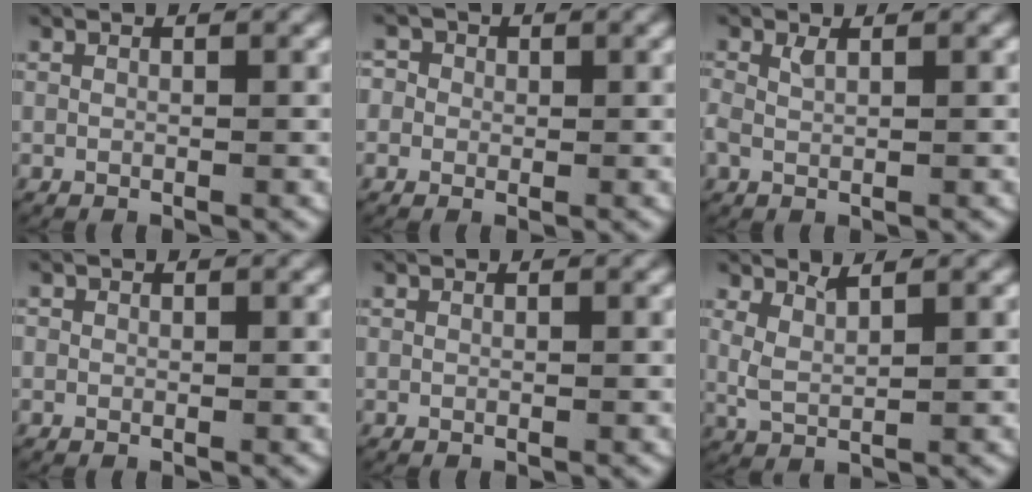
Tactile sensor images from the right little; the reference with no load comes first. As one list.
[{"total": 2.7, "force": [0.3, 2.6, 0.6], "torque": [-0.018, 0.003, -0.004]}, {"total": 1.5, "force": [0.4, 1.0, 1.0], "torque": [-0.040, -0.007, 0.013]}, {"total": 0.6, "force": [0.0, 0.6, 0.1], "torque": [-0.004, -0.003, 0.001]}, {"total": 0.0}, {"total": 3.0, "force": [1.2, 2.0, 1.9], "torque": [-0.061, -0.012, 0.028]}]